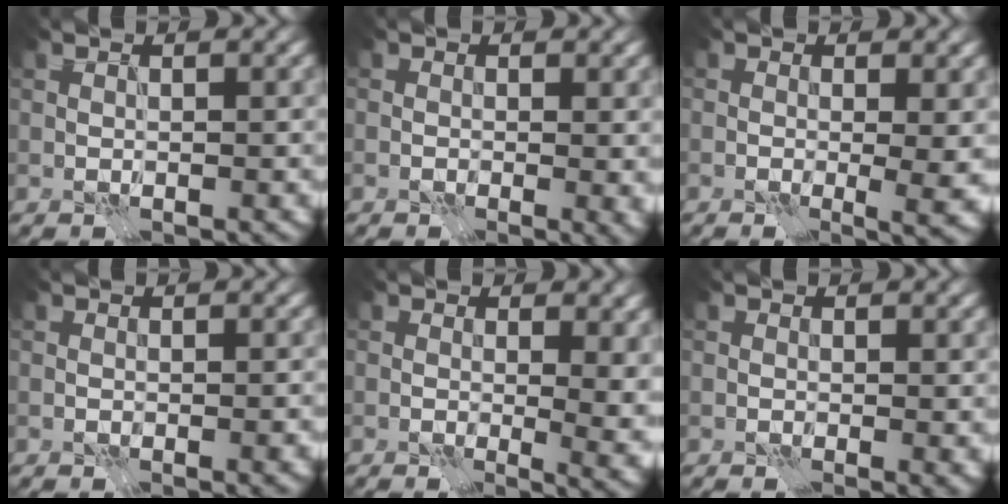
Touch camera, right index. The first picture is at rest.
{"total": 1.6, "force": [0.3, 0.6, 1.5], "torque": [-0.011, -0.004, 0.007]}
{"total": 3.5, "force": [0.5, 1.1, 3.3], "torque": [-0.034, -0.010, 0.012]}
{"total": 0.7, "force": [-0.3, 0.2, 0.6], "torque": [-0.002, 0.000, -0.004]}
{"total": 7.4, "force": [1.5, 3.6, 6.2], "torque": [-0.041, -0.003, 0.030]}
{"total": 0.6, "force": [0.1, 0.2, 0.6], "torque": [-0.002, -0.003, 0.003]}